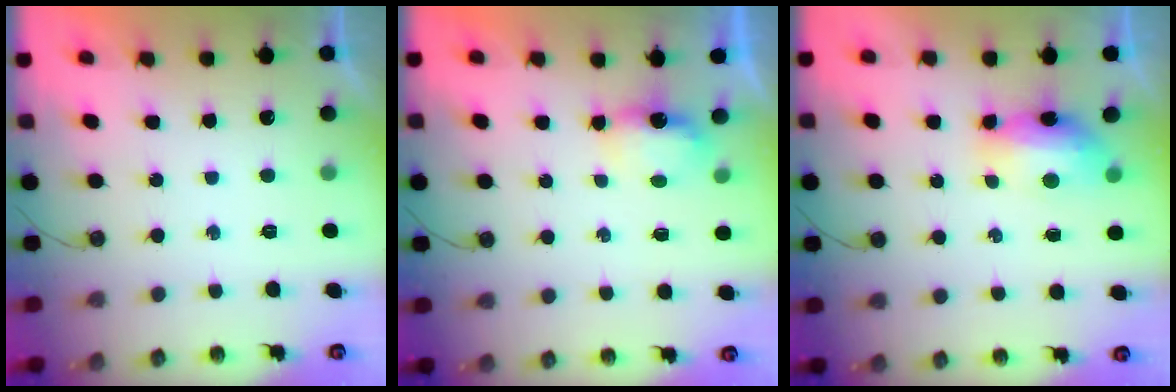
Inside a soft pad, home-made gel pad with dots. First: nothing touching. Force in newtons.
{"total": 4.1, "press": 4.1, "slide": 0.5}
{"total": 14.8, "press": 10.0, "slide": 10.8}